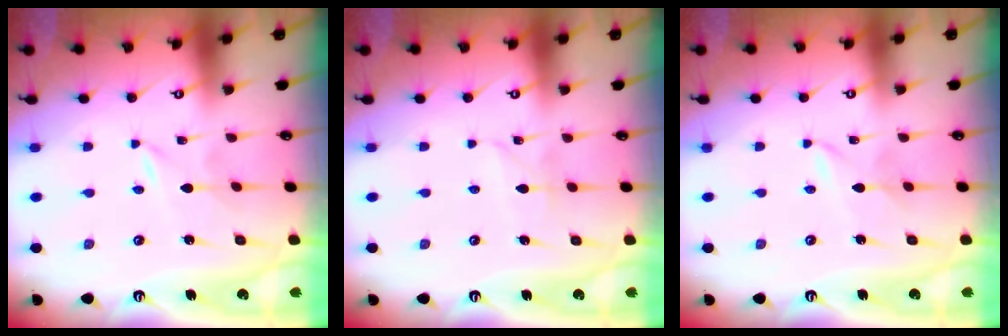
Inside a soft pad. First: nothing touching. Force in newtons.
{"total": 2.6, "press": 2.5, "slide": 0.3}
{"total": 1.8, "press": 1.7, "slide": 0.2}